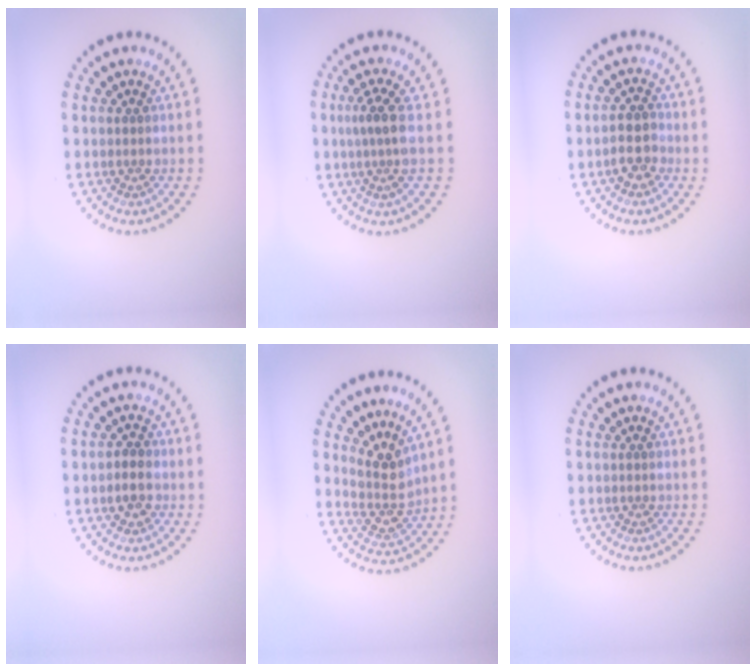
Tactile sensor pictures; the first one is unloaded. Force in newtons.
{"total": 2.7, "press": 2.0, "slide": 1.8}
{"total": 2.7, "press": 2.5, "slide": 0.8}
{"total": 2.3, "press": 2.3, "slide": 0.6}
{"total": 3.0, "press": 2.3, "slide": 1.9}
{"total": 0.0}